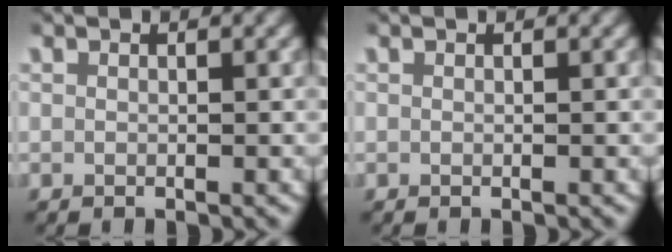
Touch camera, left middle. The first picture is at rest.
{"total": 0.0}